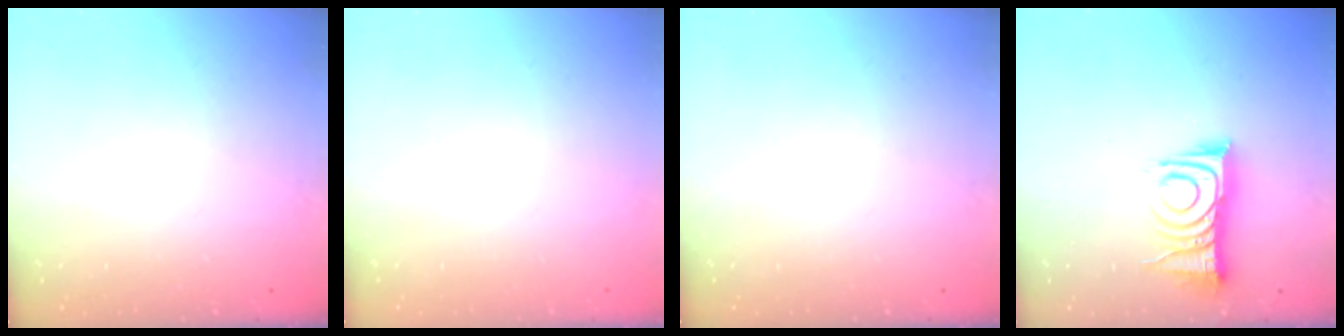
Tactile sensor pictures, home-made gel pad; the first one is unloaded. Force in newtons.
{"total": 1.5, "press": 1.5, "slide": 0.1}
{"total": 0.0}
{"total": 11.6, "press": 11.6, "slide": 0.3}